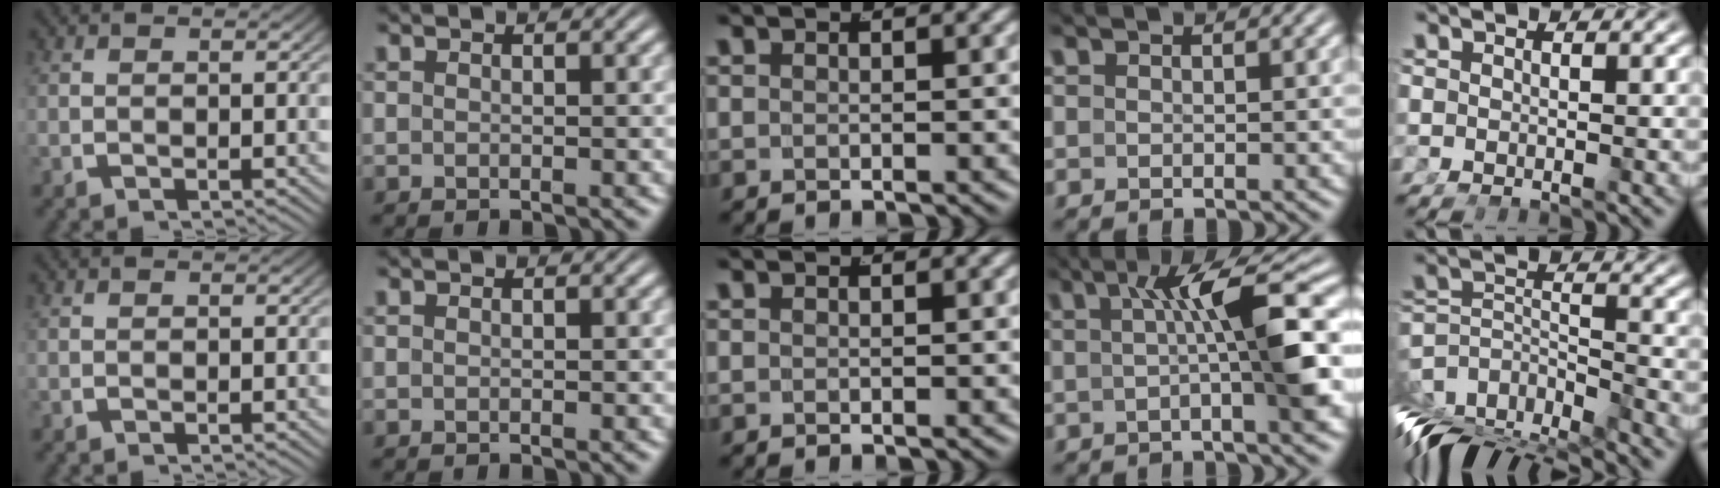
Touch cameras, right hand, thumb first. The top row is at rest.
{"thumb": {"total": 0.6, "force": [-0.3, 0.5, 0.1], "torque": [0.004, -0.002, -0.009]}, "ring": {"total": 7.2, "force": [0.0, 0.7, 7.1], "torque": [-0.116, 0.012, 0.002]}, "little": {"total": 9.1, "force": [-5.7, 5.1, 4.8], "torque": [-0.099, -0.061, -0.071]}}